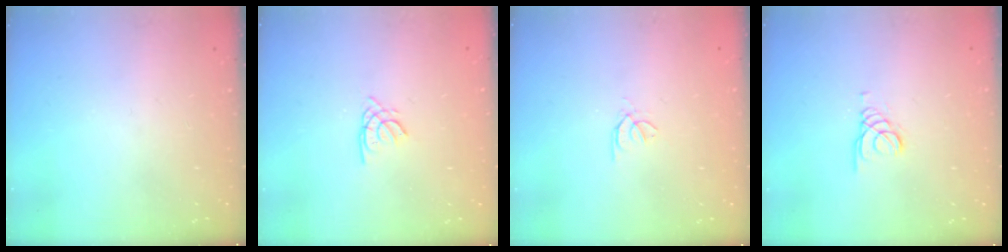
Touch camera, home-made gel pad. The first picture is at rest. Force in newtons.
{"total": 1.7, "press": 1.7, "slide": 0.4}
{"total": 0.5, "press": 0.4, "slide": 0.3}
{"total": 1.3, "press": 1.3, "slide": 0.1}